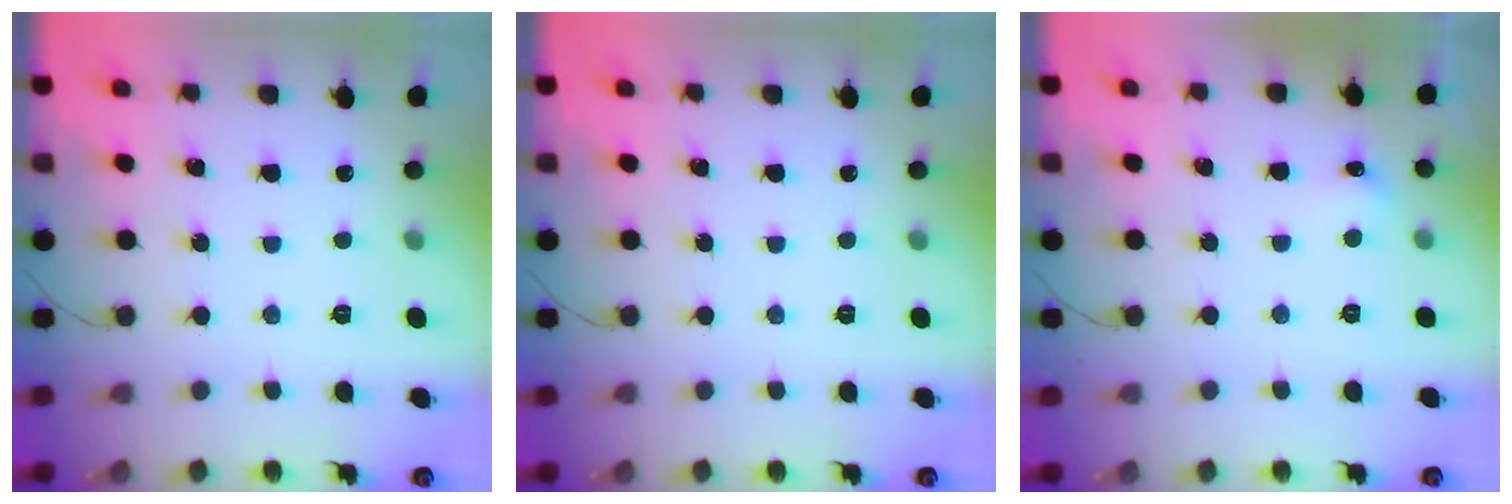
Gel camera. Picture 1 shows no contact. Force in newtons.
{"total": 0.0}
{"total": 5.2, "press": 5.0, "slide": 1.4}